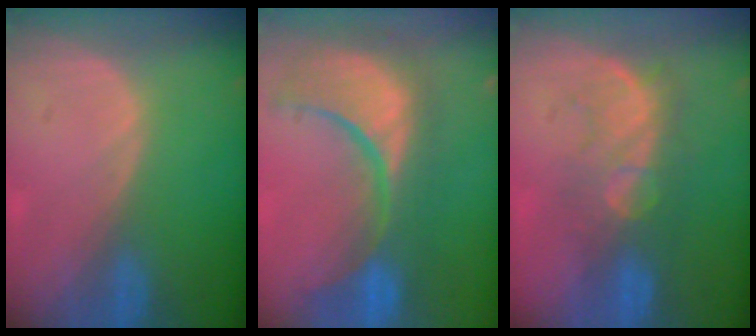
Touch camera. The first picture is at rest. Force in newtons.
{"total": 13.0, "press": 11.5, "slide": 6.1}
{"total": 7.8, "press": 7.7, "slide": 1.5}